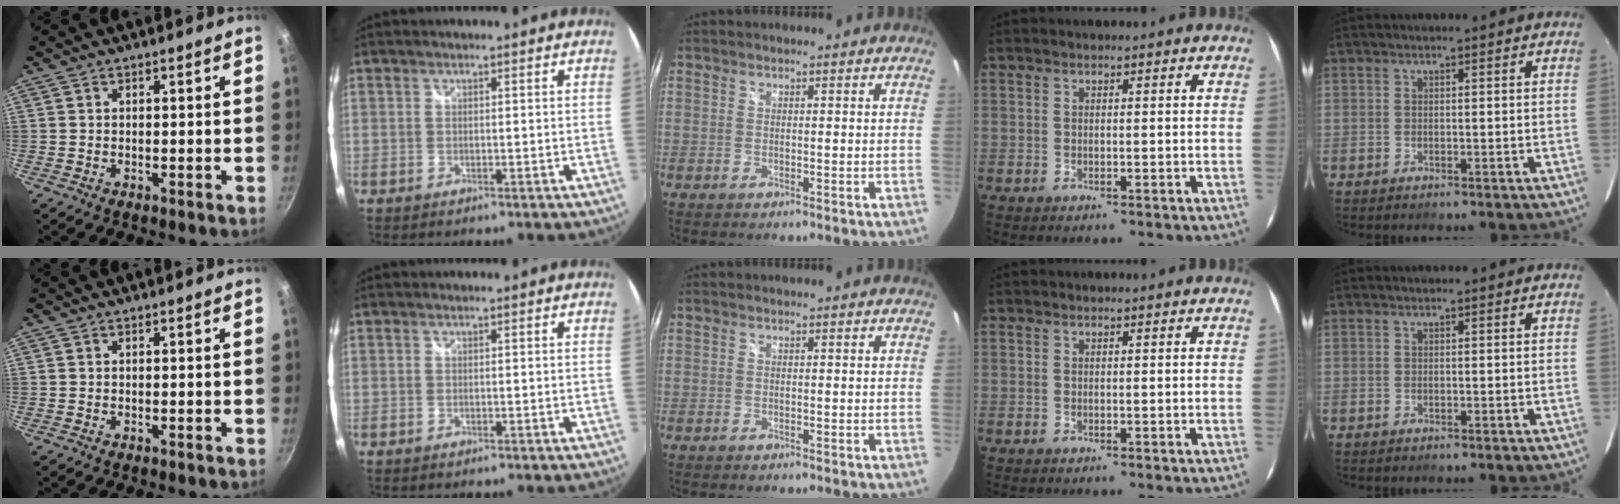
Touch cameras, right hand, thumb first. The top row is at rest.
{}